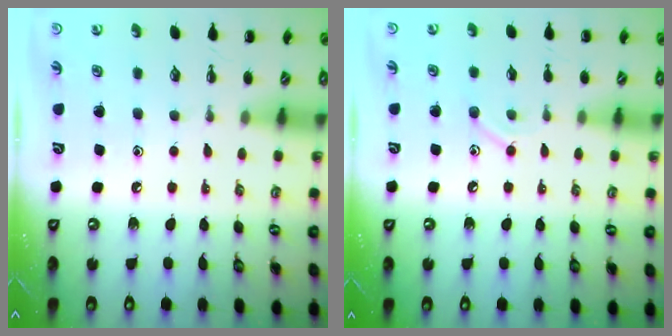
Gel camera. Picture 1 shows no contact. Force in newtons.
{"total": 7.1, "press": 6.9, "slide": 1.8}